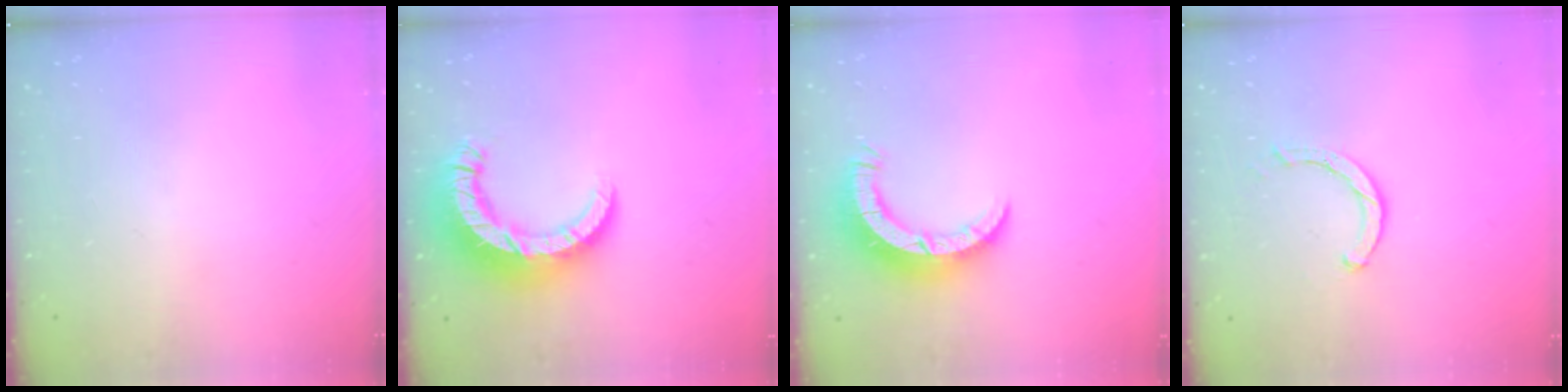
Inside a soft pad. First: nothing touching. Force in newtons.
{"total": 12.7, "press": 12.7, "slide": 1.2}
{"total": 8.0, "press": 7.9, "slide": 0.7}
{"total": 1.6, "press": 1.6, "slide": 0.2}